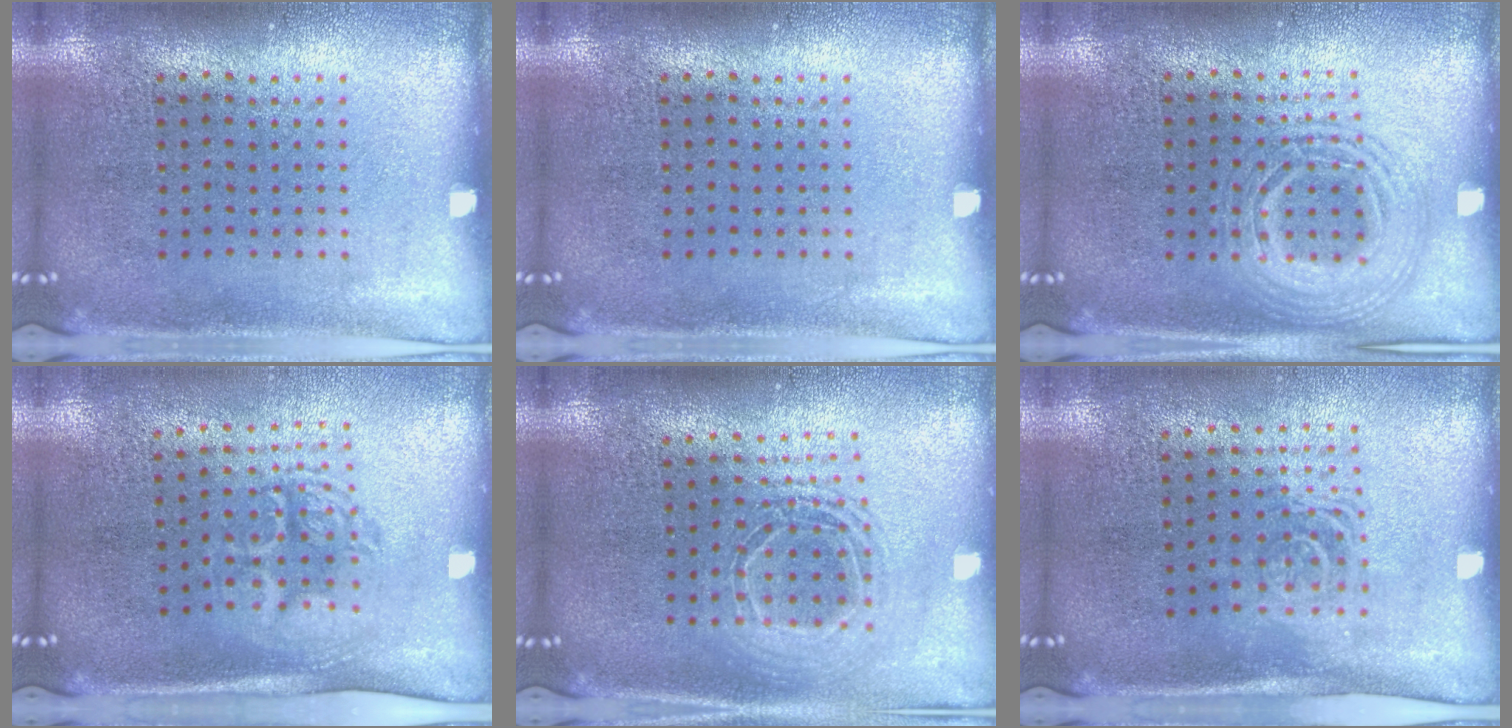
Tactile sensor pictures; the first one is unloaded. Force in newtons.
{"total": 0.0}
{"total": 1.7, "press": 1.7, "slide": 0.1}
{"total": 1.7, "press": 1.4, "slide": 1.1}
{"total": 1.6, "press": 1.3, "slide": 0.8}
{"total": 1.6, "press": 1.3, "slide": 1.0}